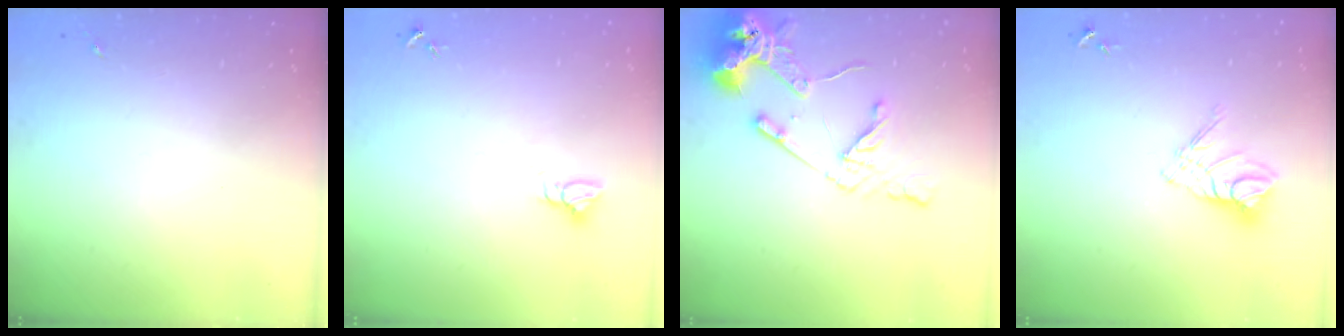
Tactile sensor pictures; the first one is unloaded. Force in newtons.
{"total": 3.0, "press": 3.0, "slide": 0.1}
{"total": 14.9, "press": 14.8, "slide": 2.0}
{"total": 10.9, "press": 10.8, "slide": 0.9}